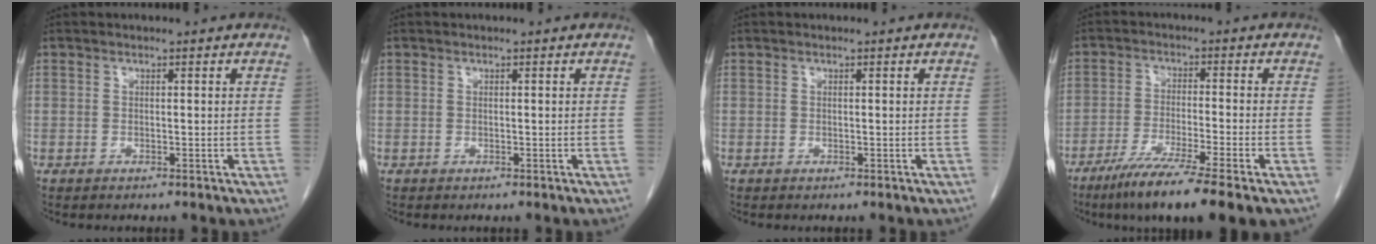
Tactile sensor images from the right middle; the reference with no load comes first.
{"total": 0.0}
{"total": 0.0}
{"total": 10.3, "force": [-7.0, -0.7, 7.6], "torque": [-0.134, -0.032, -0.116]}